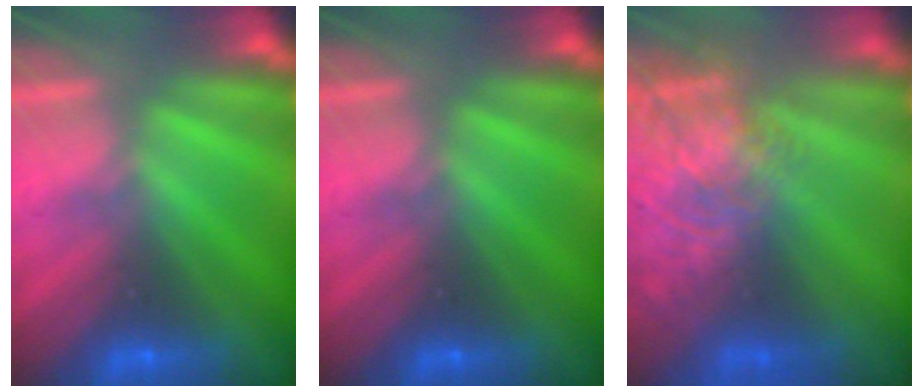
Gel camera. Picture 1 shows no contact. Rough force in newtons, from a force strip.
{"total": 0.0}
{"total": 7.7}